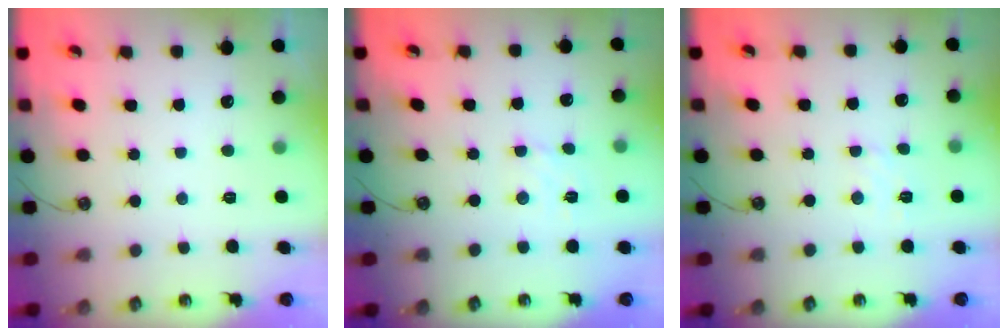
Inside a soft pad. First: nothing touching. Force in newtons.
{"total": 2.9, "press": 2.8, "slide": 0.7}
{"total": 4.8, "press": 4.8, "slide": 0.7}